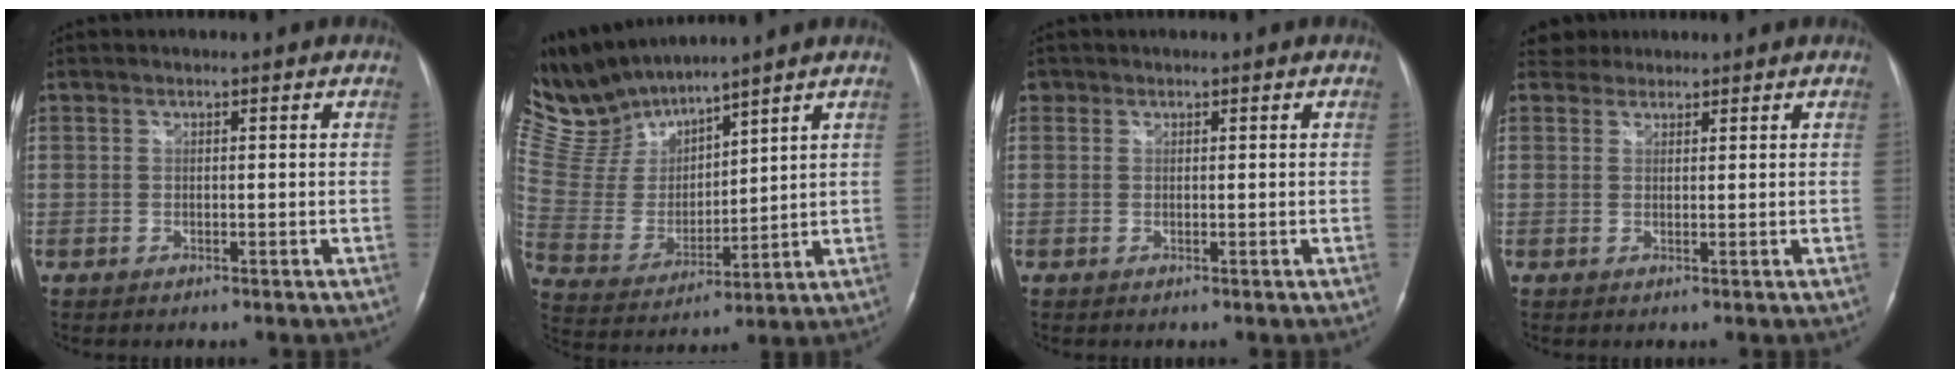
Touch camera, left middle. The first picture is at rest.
{"total": 11.7, "force": [11.4, 1.4, 2.7], "torque": [-0.084, 0.011, 0.249]}
{"total": 0.7, "force": [0.4, 0.6, 0.0], "torque": [0.005, 0.001, 0.004]}
{"total": 2.1, "force": [1.8, 0.8, -0.6], "torque": [0.008, 0.009, 0.028]}